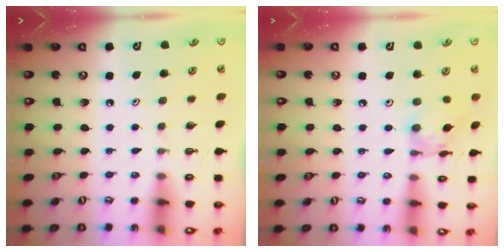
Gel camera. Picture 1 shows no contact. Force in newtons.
{"total": 7.5, "press": 7.5, "slide": 0.5}